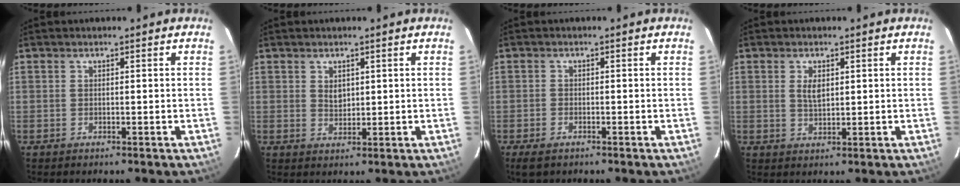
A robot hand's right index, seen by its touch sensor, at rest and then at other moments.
{"total": 2.4, "force": [0.9, 1.7, 1.3], "torque": [-0.018, 0.002, 0.019]}
{"total": 3.2, "force": [-2.2, 1.6, 1.8], "torque": [-0.045, -0.007, -0.041]}
{"total": 3.1, "force": [0.9, 1.6, 2.5], "torque": [-0.044, 0.001, 0.017]}